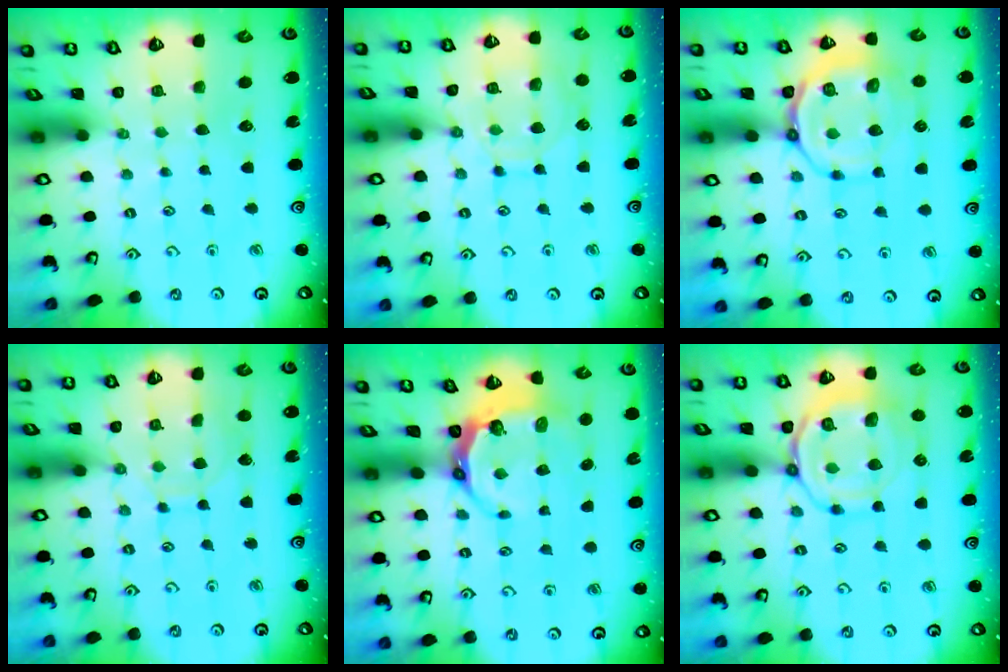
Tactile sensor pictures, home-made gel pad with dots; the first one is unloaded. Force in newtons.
{"total": 10.6, "press": 10.6, "slide": 1.1}
{"total": 13.0, "press": 12.8, "slide": 2.0}
{"total": 7.5, "press": 7.4, "slide": 0.6}
{"total": 7.1, "press": 6.1, "slide": 3.6}
{"total": 13.3, "press": 13.2, "slide": 1.3}